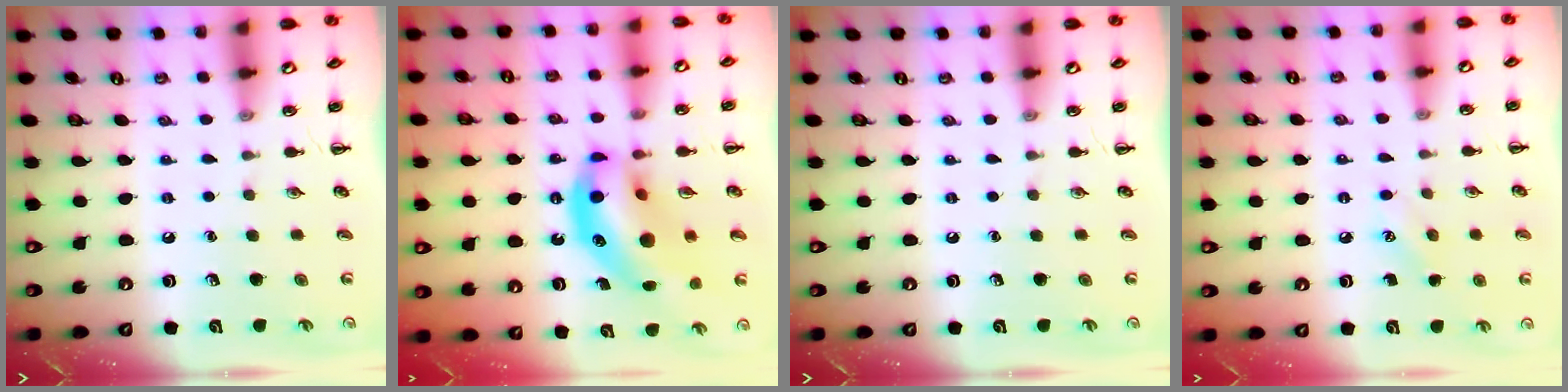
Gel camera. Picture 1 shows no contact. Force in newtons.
{"total": 15.5, "press": 15.1, "slide": 3.8}
{"total": 0.0}
{"total": 6.8, "press": 6.6, "slide": 1.7}